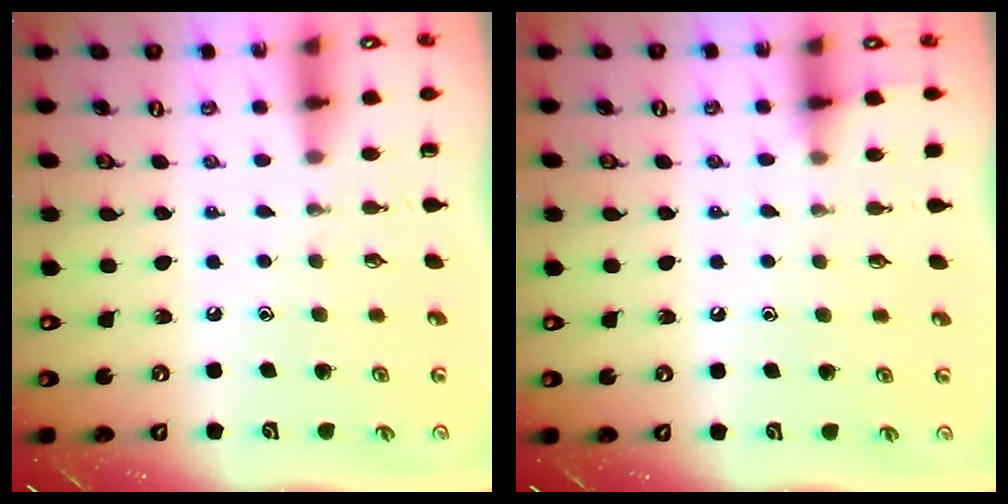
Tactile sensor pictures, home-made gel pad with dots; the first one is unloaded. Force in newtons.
{"total": 4.7, "press": 4.6, "slide": 0.7}